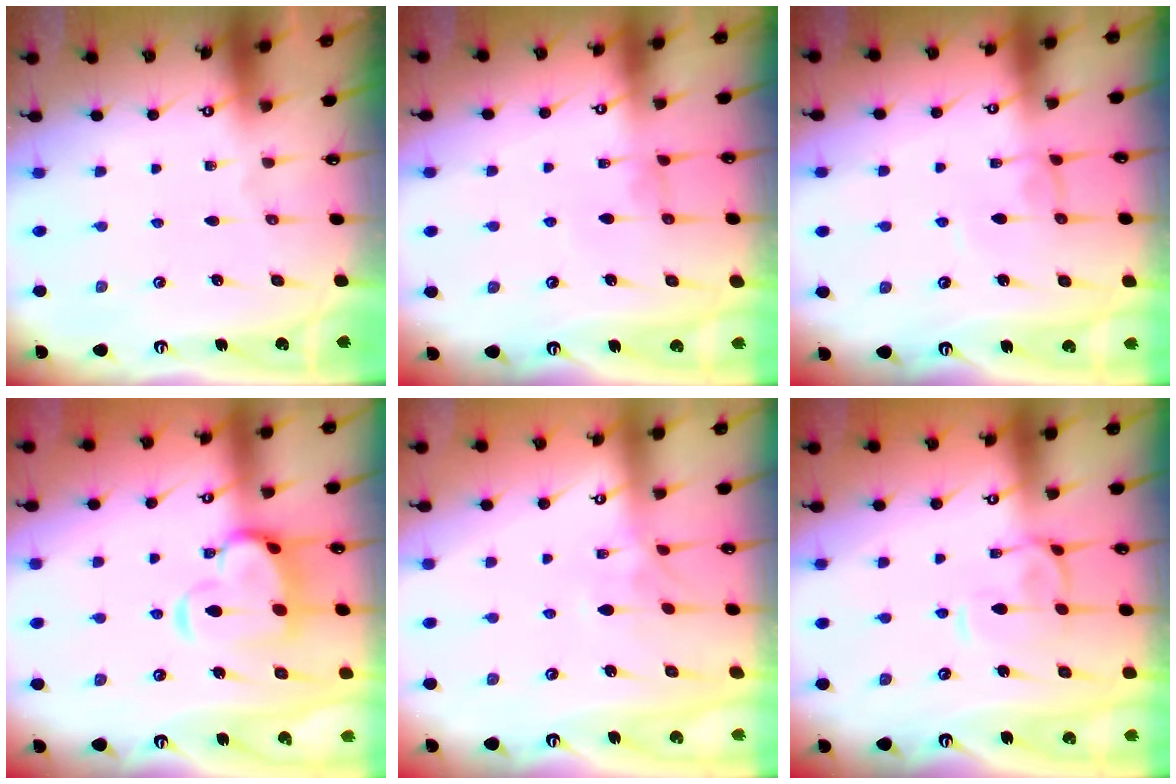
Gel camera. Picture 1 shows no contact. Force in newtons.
{"total": 0.7, "press": 0.4, "slide": 0.5}
{"total": 2.0, "press": 2.0, "slide": 0.2}
{"total": 7.8, "press": 7.7, "slide": 1.3}
{"total": 3.8, "press": 3.7, "slide": 0.8}
{"total": 1.4, "press": 1.2, "slide": 0.7}